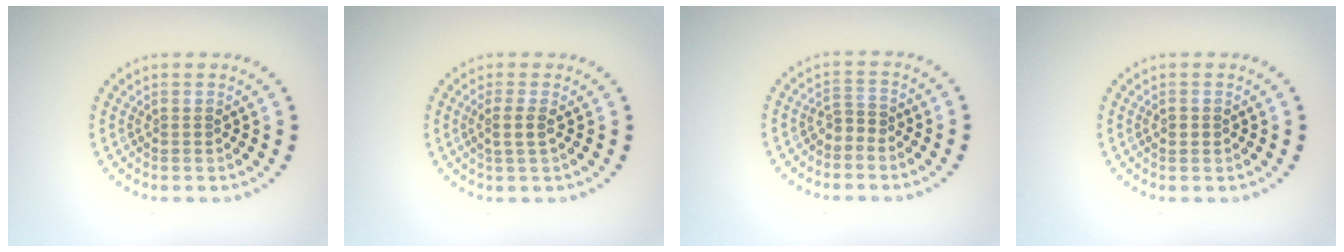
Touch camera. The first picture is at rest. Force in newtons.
{"total": 1.5, "press": 1.3, "slide": 0.8}
{"total": 1.2, "press": 0.9, "slide": 0.8}
{"total": 1.0, "press": 1.0, "slide": 0.1}